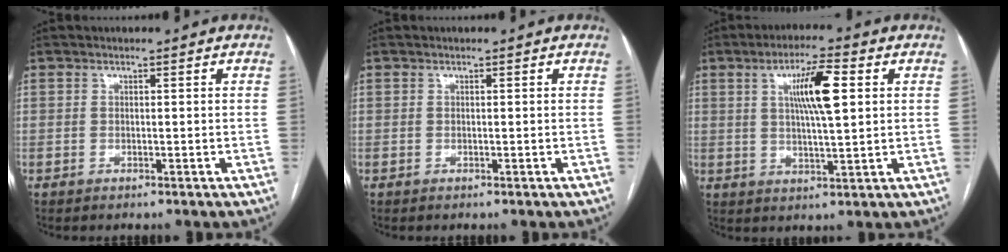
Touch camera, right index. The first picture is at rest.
{"total": 0.0}
{"total": 8.8, "force": [2.5, 1.1, 8.4], "torque": [-0.148, 0.008, 0.045]}